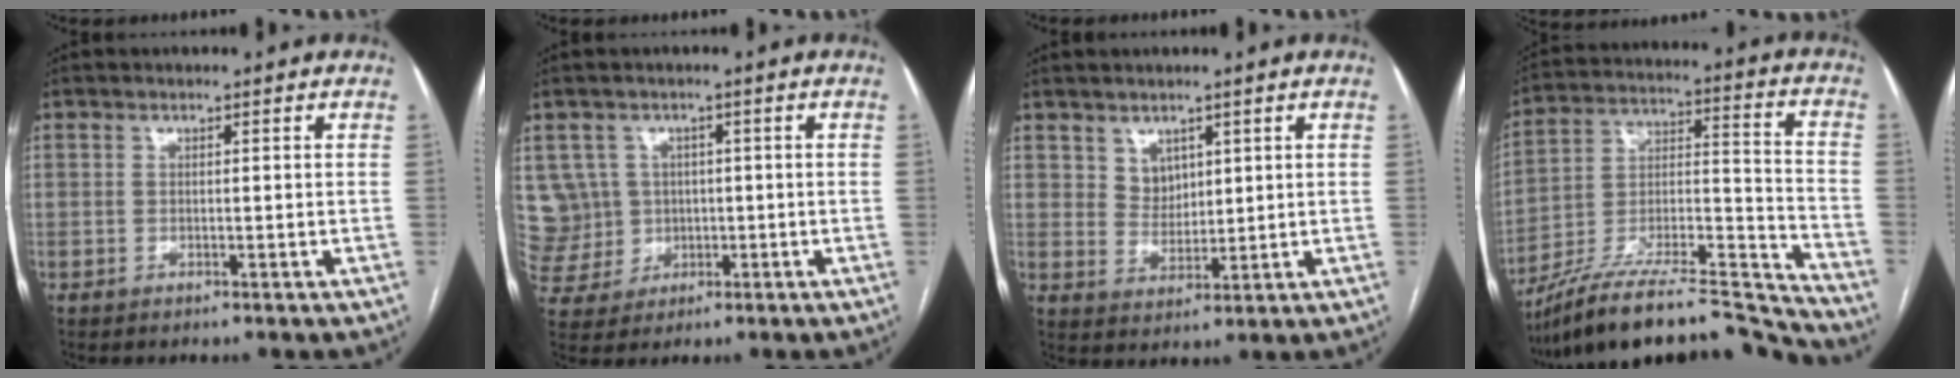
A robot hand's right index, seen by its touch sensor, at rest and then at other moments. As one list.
[{"total": 7.9, "force": [1.0, 7.9, 0.1], "torque": [-0.017, 0.036, 0.036]}, {"total": 3.6, "force": [2.0, 2.8, 1.2], "torque": [-0.021, 0.001, 0.045]}, {"total": 23.0, "force": [-21.3, 1.2, 8.7], "torque": [-0.138, 0.023, -0.352]}]